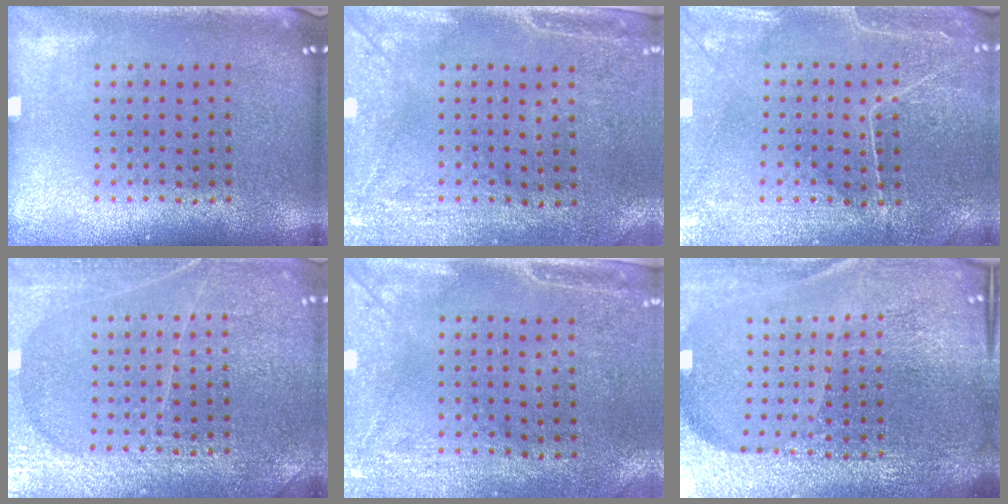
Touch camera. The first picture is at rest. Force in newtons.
{"total": 3.0, "press": 2.3, "slide": 1.8}
{"total": 0.7, "press": 0.5, "slide": 0.4}
{"total": 3.7, "press": 3.7, "slide": 0.4}
{"total": 3.0, "press": 2.3, "slide": 1.8}
{"total": 6.3, "press": 5.6, "slide": 3.1}